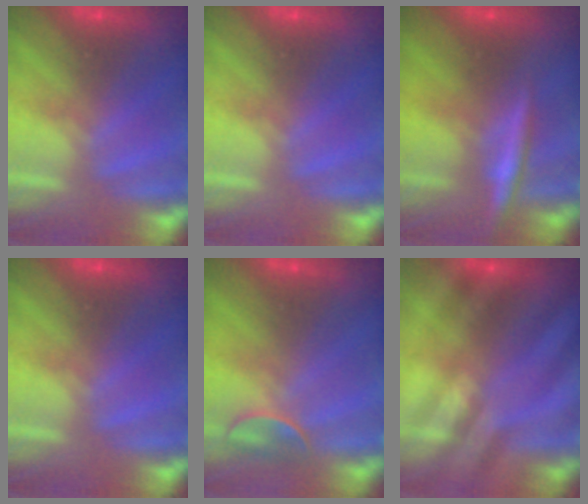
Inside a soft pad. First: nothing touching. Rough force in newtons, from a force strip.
{"total": 0.0}
{"total": 3.0}
{"total": 0.0}
{"total": 2.4}
{"total": 2.6}